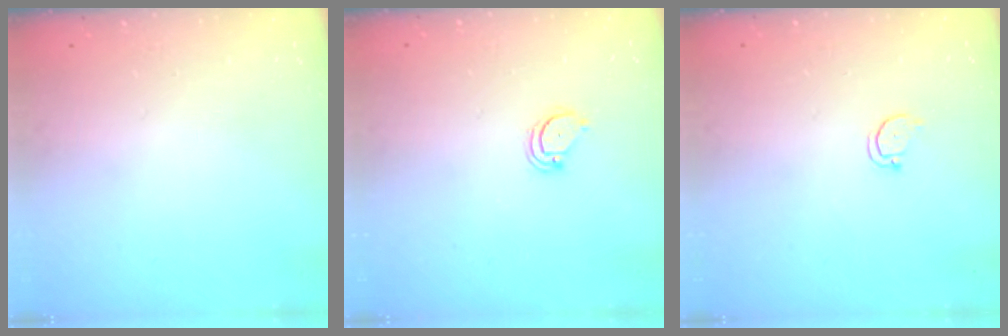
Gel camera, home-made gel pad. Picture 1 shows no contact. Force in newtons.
{"total": 2.4, "press": 2.4, "slide": 0.2}
{"total": 2.2, "press": 2.2, "slide": 0.2}